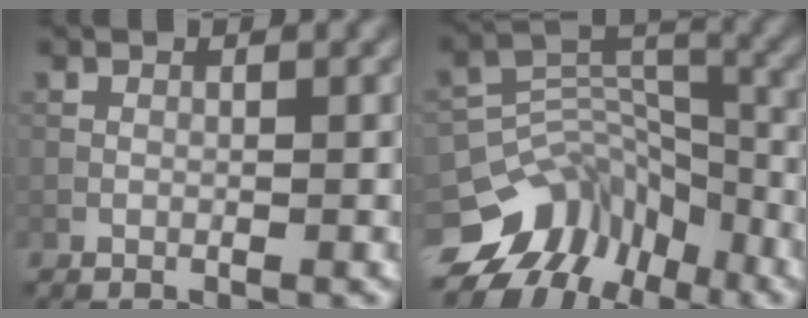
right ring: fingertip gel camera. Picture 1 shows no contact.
{"total": 10.4, "force": [-7.0, 6.6, 3.8], "torque": [-0.055, 0.031, -0.111]}